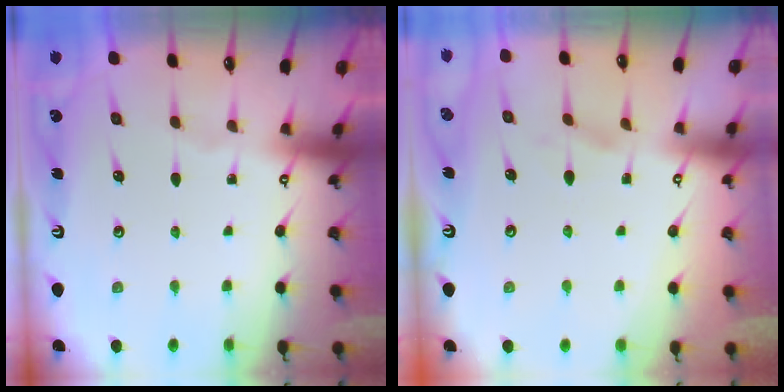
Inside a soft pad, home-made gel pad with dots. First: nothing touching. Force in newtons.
{"total": 2.8, "press": 2.6, "slide": 1.1}